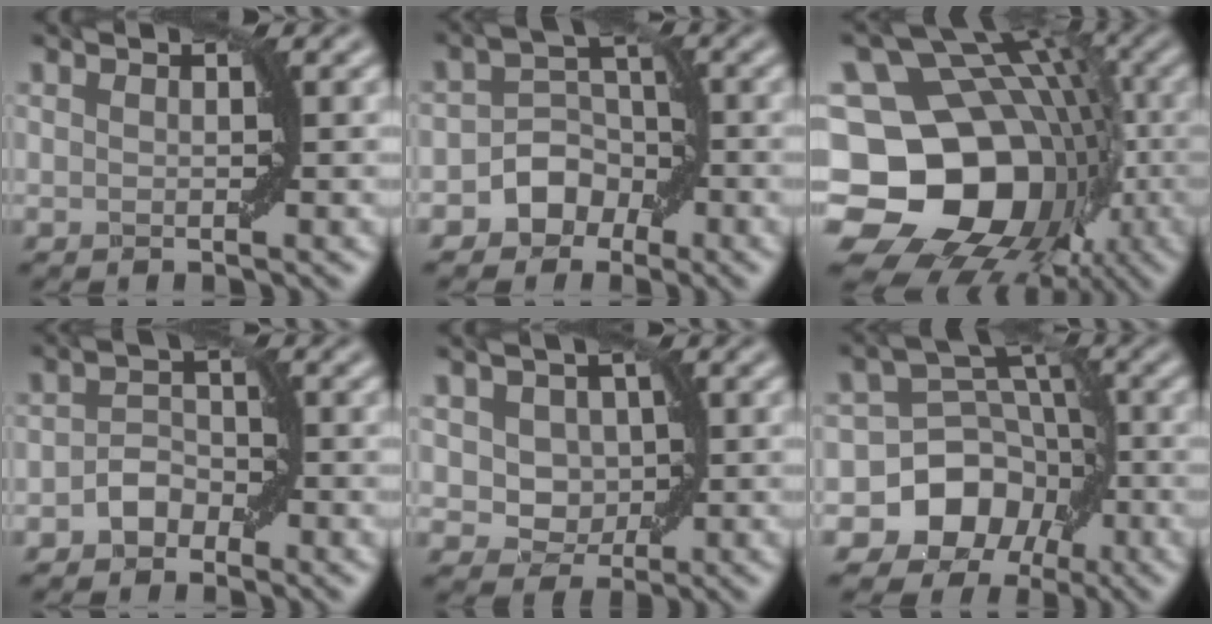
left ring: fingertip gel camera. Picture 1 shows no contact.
{"total": 3.7, "force": [-1.9, 2.8, 1.4], "torque": [0.004, 0.014, -0.040]}
{"total": 21.3, "force": [-5.3, 17.7, 10.6], "torque": [-0.142, -0.004, -0.121]}
{"total": 2.3, "force": [-1.4, 1.6, 1.0], "torque": [-0.014, 0.011, -0.025]}
{"total": 3.7, "force": [0.5, 3.0, 2.0], "torque": [-0.027, 0.004, -0.001]}
{"total": 8.1, "force": [-3.5, 6.8, 2.8], "torque": [-0.027, 0.013, -0.087]}